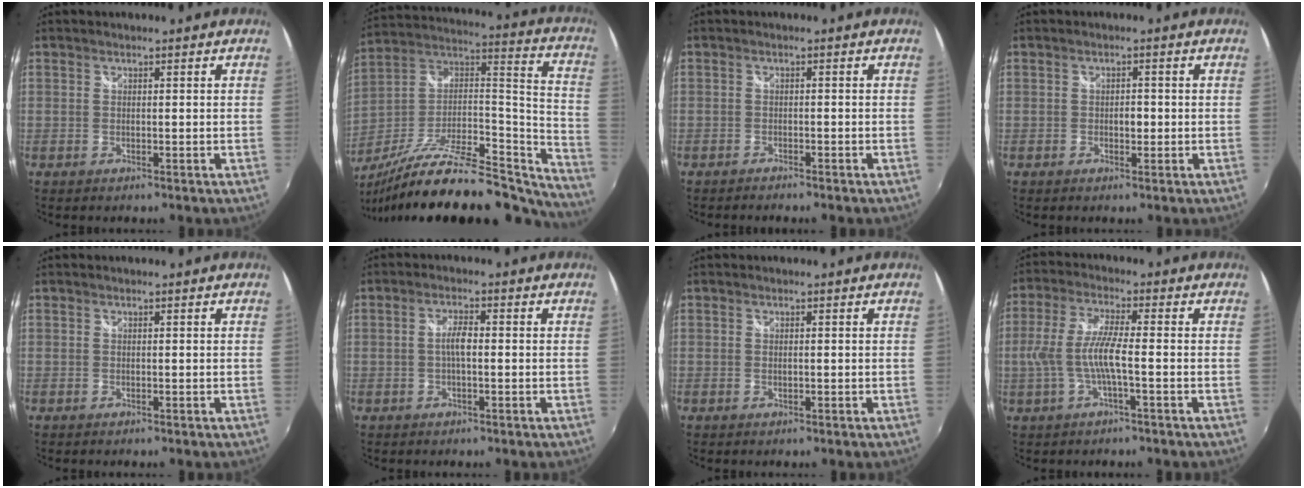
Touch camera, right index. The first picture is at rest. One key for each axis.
{"total": 29.2, "fx": -23.1, "fy": 9.3, "fz": 15.3, "tx": -0.224, "ty": 0.005, "tz": -0.357}
{"total": 2.2, "fx": -2.1, "fy": 0.5, "fz": 0.8, "tx": -0.026, "ty": -0.007, "tz": -0.034}
{"total": 1.6, "fx": -0.3, "fy": 1.1, "fz": 1.2, "tx": -0.020, "ty": 0.002, "tz": -0.006}
{"total": 0.0}
{"total": 2.9, "fx": -0.3, "fy": 0.9, "fz": 2.8, "tx": -0.053, "ty": 0.006, "tz": -0.006}
{"total": 0.8, "fx": 0.1, "fy": 0.6, "fz": 0.5, "tx": -0.010, "ty": -0.002, "tz": 0.002}
{"total": 7.9, "fx": -1.7, "fy": 0.7, "fz": 7.6, "tx": -0.164, "ty": -0.002, "tz": -0.029}